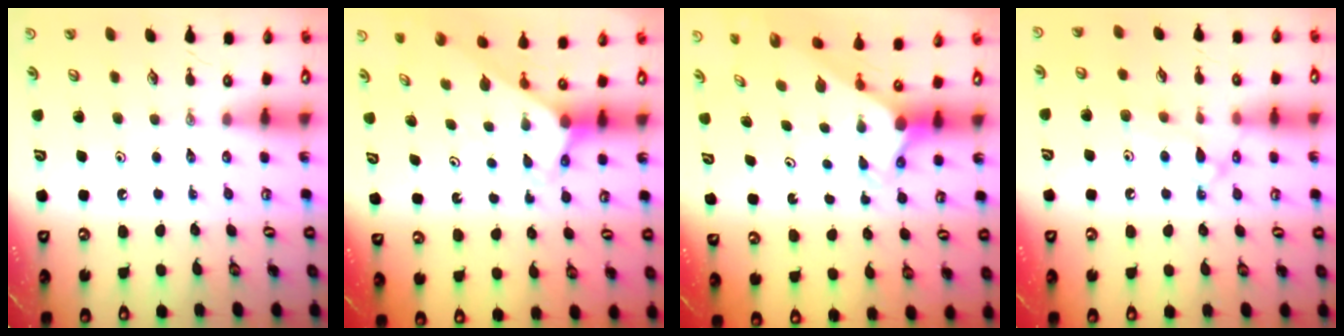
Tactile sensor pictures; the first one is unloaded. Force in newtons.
{"total": 2.9, "press": 2.9, "slide": 0.2}
{"total": 2.9, "press": 2.9, "slide": 0.2}
{"total": 11.2, "press": 11.2, "slide": 0.9}